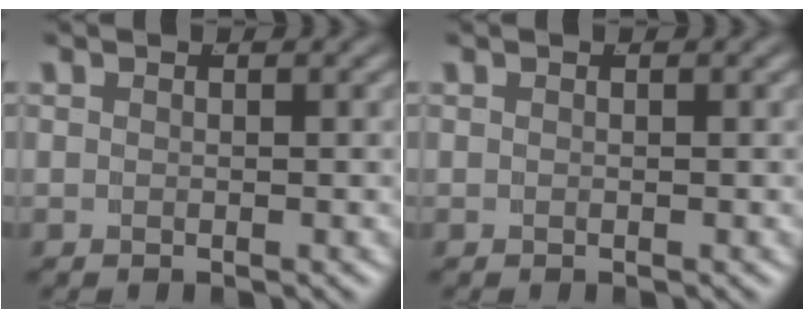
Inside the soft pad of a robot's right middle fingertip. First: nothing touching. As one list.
[{"total": 0.0}]